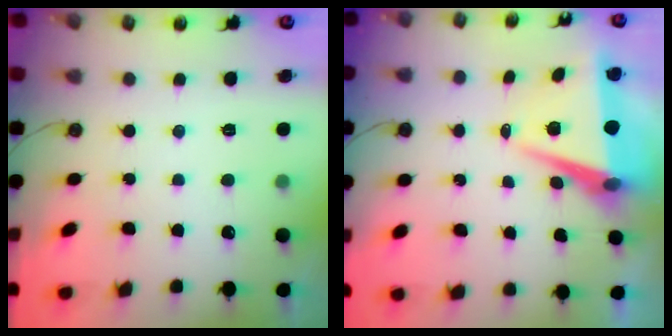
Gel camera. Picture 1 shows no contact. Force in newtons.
{"total": 7.5, "press": 6.3, "slide": 4.2}